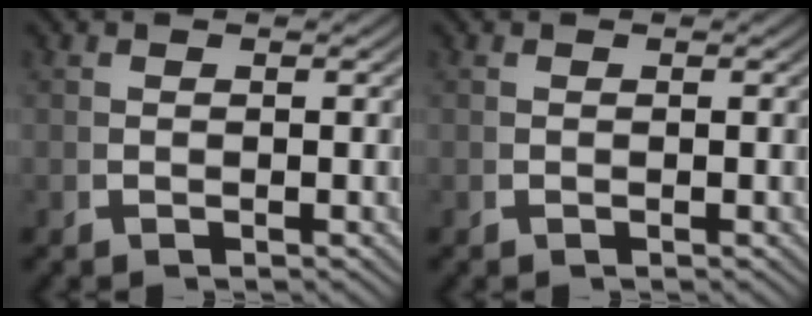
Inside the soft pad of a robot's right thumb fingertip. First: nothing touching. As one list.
[{"total": 0.0}]